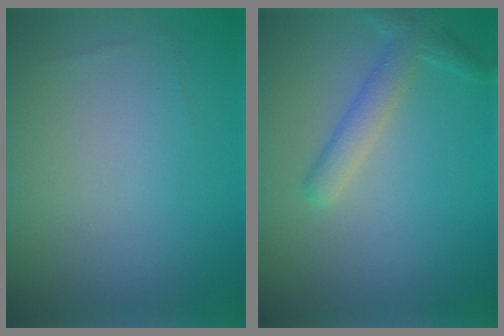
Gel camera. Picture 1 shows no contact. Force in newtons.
{"total": 2.6, "press": 2.5, "slide": 0.1}